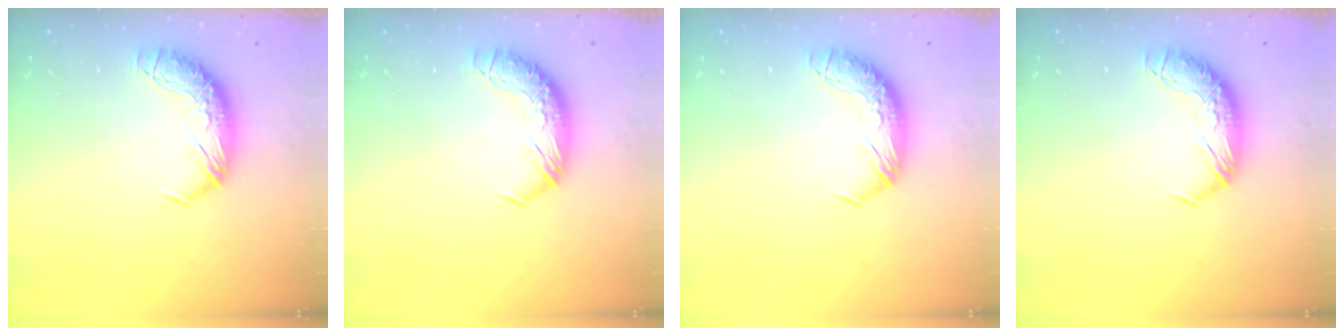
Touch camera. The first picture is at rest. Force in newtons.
{"total": 0.0}
{"total": 0.0}
{"total": 0.0}